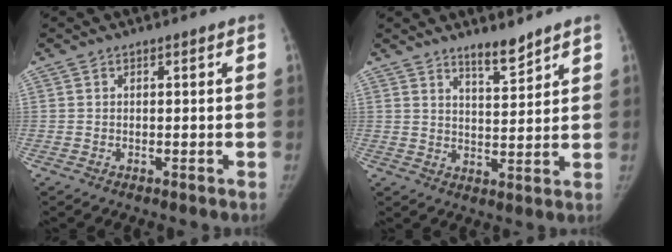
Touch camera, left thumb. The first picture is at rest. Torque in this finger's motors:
{"motor_torque": [0.44, -0.12, 0.50, -0.52, 0.00]}